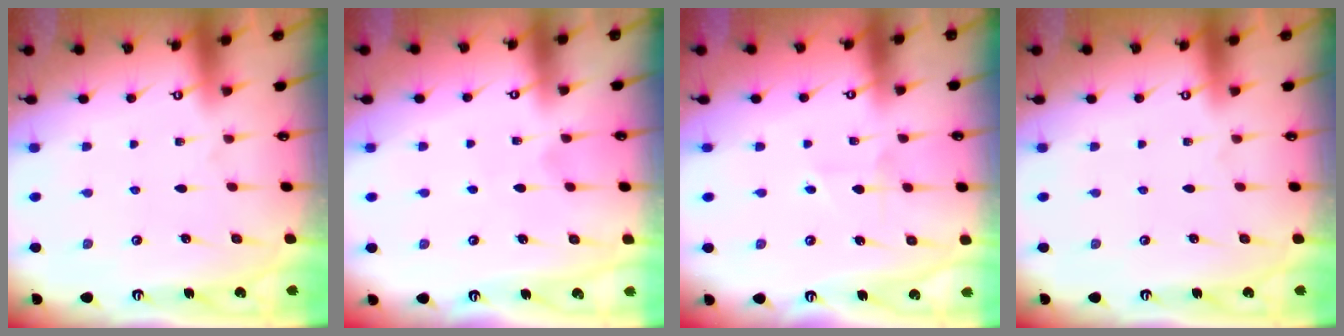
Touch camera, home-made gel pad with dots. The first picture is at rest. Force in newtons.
{"total": 3.3, "press": 3.3, "slide": 0.5}
{"total": 3.4, "press": 3.2, "slide": 1.1}
{"total": 0.0}